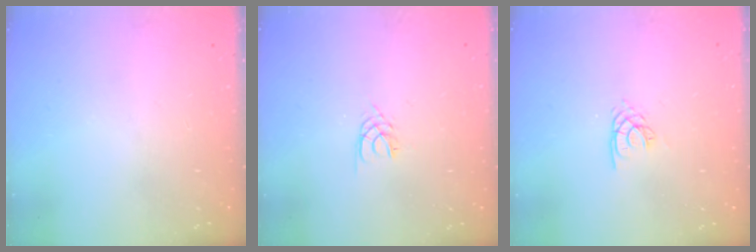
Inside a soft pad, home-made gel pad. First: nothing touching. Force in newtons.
{"total": 2.4, "press": 2.4, "slide": 0.3}
{"total": 2.1, "press": 2.1, "slide": 0.3}